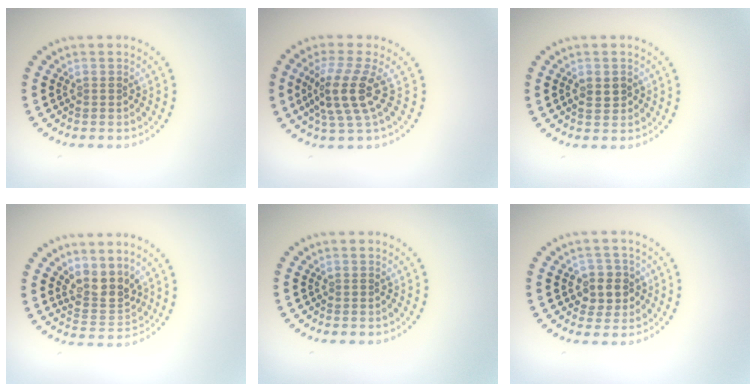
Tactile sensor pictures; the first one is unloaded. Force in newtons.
{"total": 4.1, "press": 3.2, "slide": 2.6}
{"total": 1.3, "press": 1.3, "slide": 0.1}
{"total": 3.1, "press": 2.4, "slide": 1.9}
{"total": 0.0}
{"total": 2.7, "press": 2.5, "slide": 0.9}